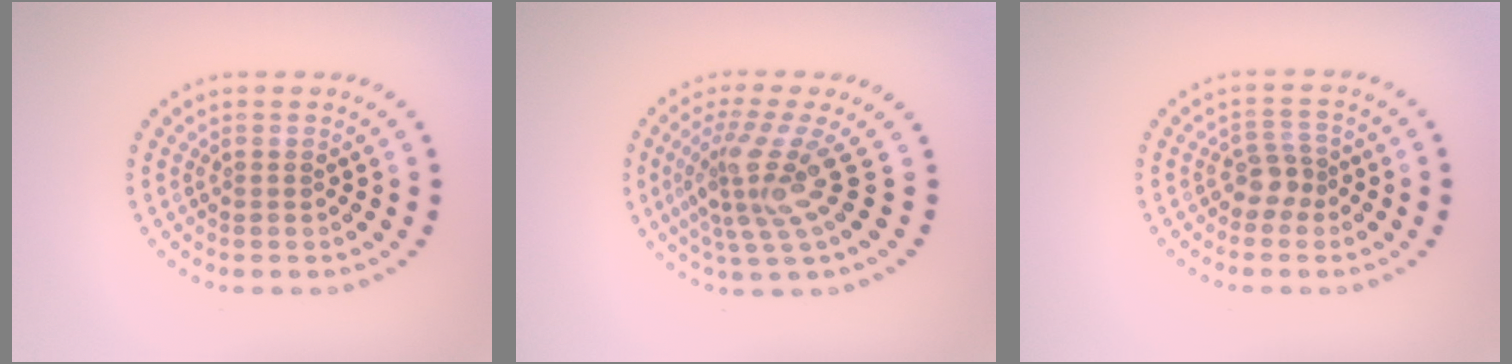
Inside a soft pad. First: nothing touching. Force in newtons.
{"total": 4.5, "press": 3.1, "slide": 3.3}
{"total": 2.0, "press": 1.6, "slide": 1.1}